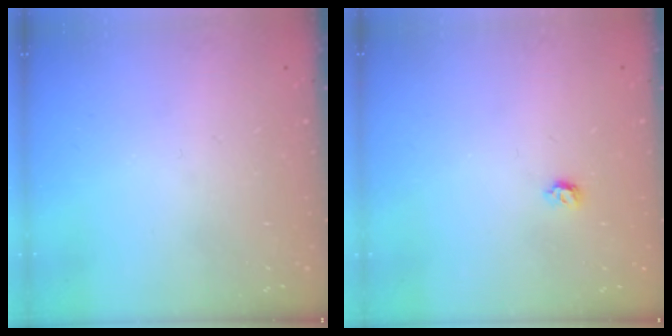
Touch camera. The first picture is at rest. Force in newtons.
{"total": 3.8, "press": 3.7, "slide": 0.6}